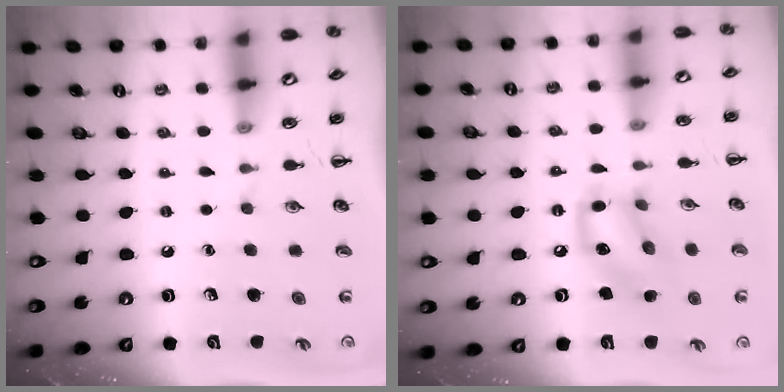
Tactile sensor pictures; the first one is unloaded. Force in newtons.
{"total": 12.7, "press": 12.6, "slide": 0.8}